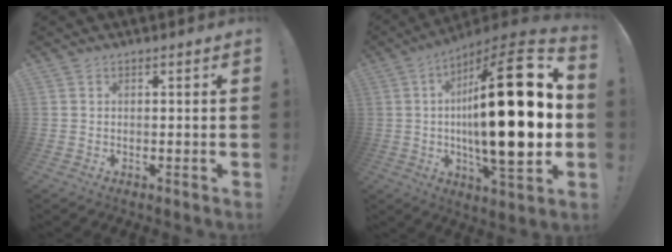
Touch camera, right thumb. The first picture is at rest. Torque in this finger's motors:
{"motor_torque": [1.67, 3.33, 2.77, 0.00, 0.62]}